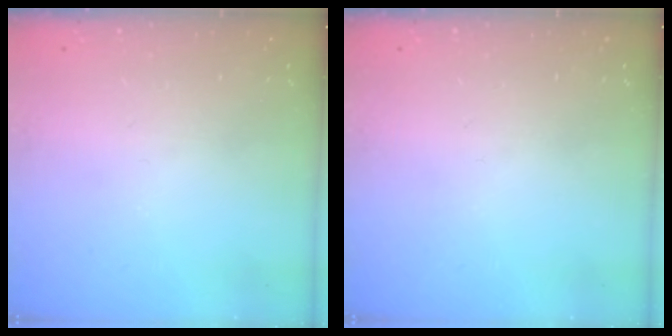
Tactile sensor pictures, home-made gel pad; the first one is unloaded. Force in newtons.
{"total": 0.0}